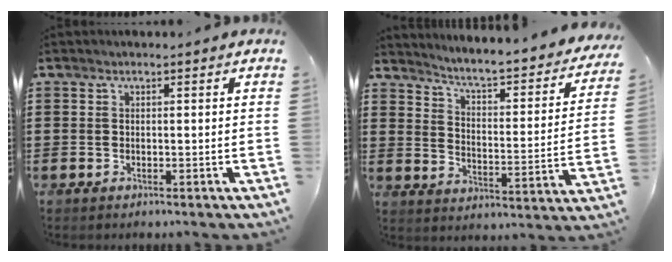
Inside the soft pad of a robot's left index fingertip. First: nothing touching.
{"total": 3.9, "force": [3.5, -0.2, 1.8], "torque": [-0.048, -0.041, 0.044]}